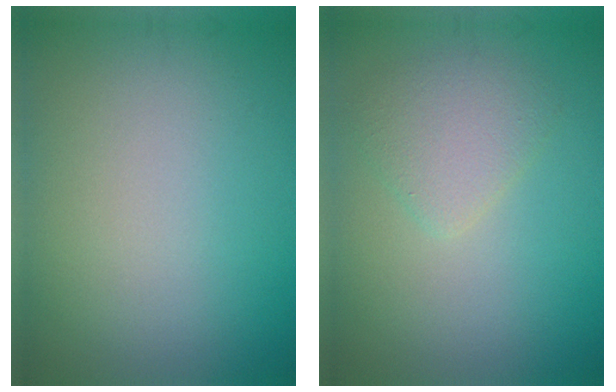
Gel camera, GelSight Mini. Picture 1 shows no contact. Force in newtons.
{"total": 2.5, "press": 2.5, "slide": 0.2}